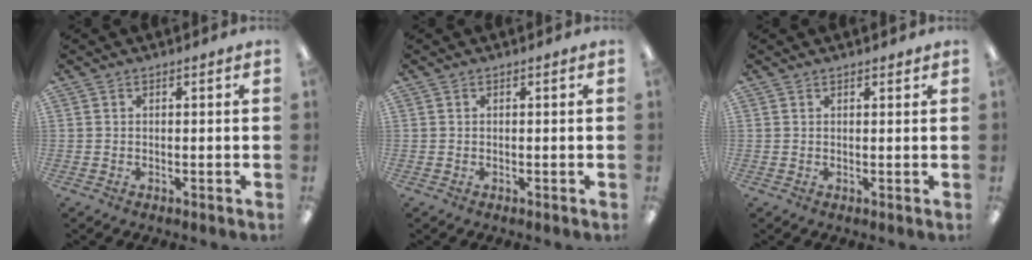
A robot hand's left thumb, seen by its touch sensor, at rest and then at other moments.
{"total": 0.0}
{"total": 0.8, "force": [0.7, 0.4, 0.1], "torque": [0.006, -0.004, 0.013]}